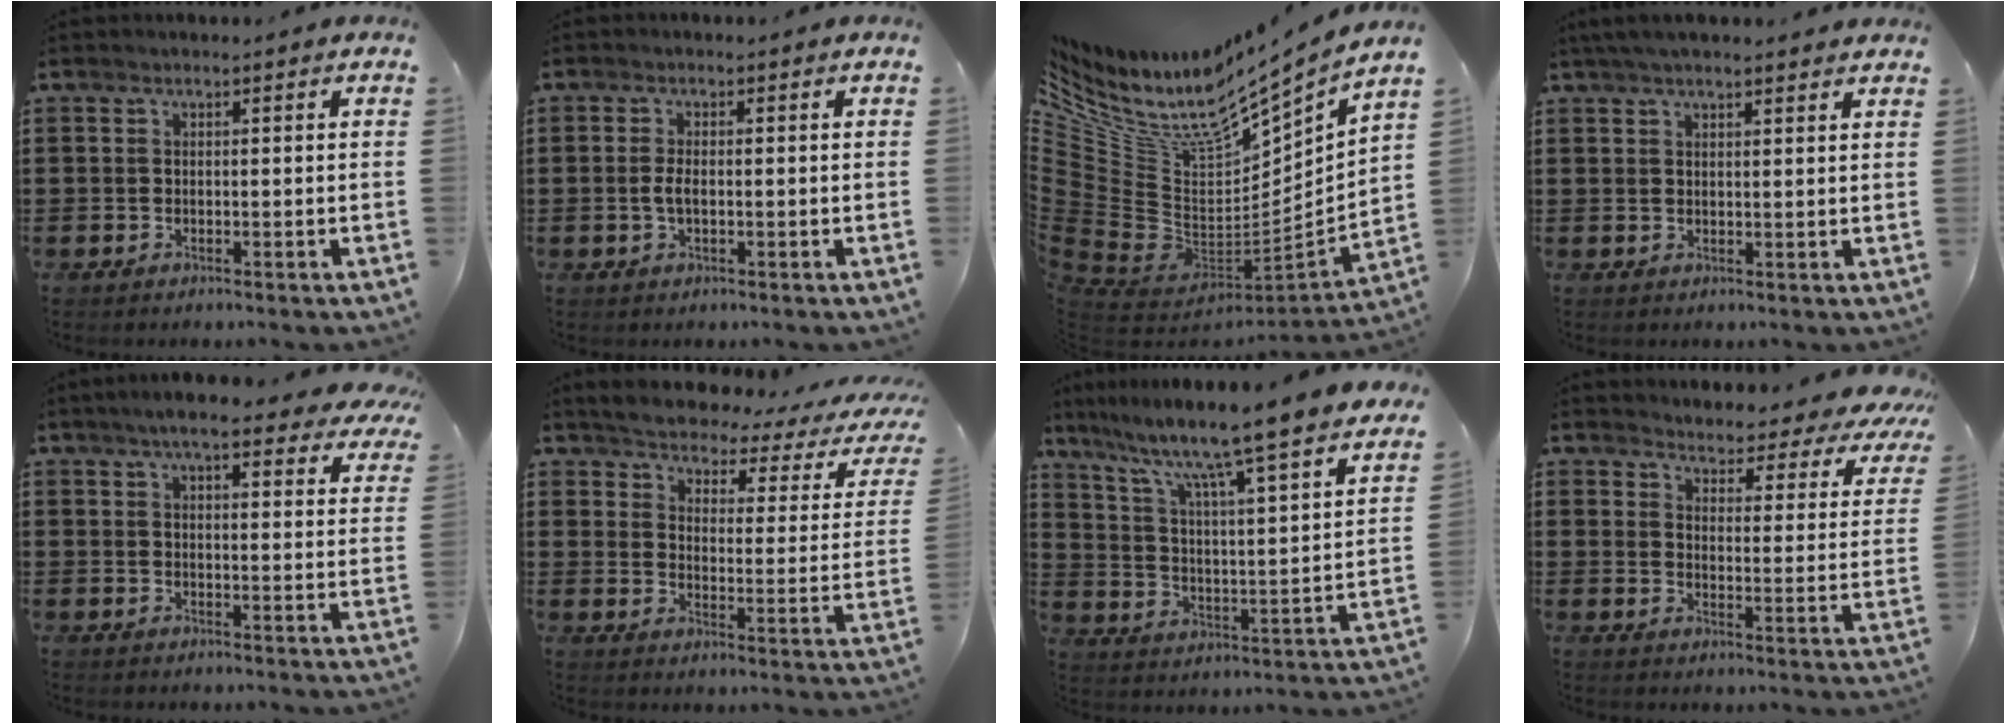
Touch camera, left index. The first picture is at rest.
{"total": 2.1, "force": [-0.5, 0.7, 2.0], "torque": [-0.052, -0.006, -0.013]}
{"total": 11.8, "force": [7.6, 4.5, 7.9], "torque": [-0.195, -0.069, 0.118]}
{"total": 2.7, "force": [2.4, 0.1, 1.3], "torque": [-0.030, 0.002, 0.044]}
{"total": 7.0, "force": [5.8, 1.0, 3.7], "torque": [-0.072, -0.015, 0.102]}
{"total": 2.4, "force": [2.3, -0.3, 0.6], "torque": [-0.034, -0.030, 0.029]}
{"total": 8.7, "force": [7.3, -0.9, 4.6], "torque": [-0.120, -0.066, 0.113]}
{"total": 3.6, "force": [3.5, -0.1, 0.8], "torque": [-0.023, -0.045, 0.049]}